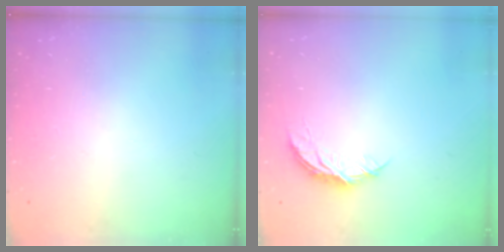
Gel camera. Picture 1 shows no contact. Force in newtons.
{"total": 5.2, "press": 5.1, "slide": 0.5}